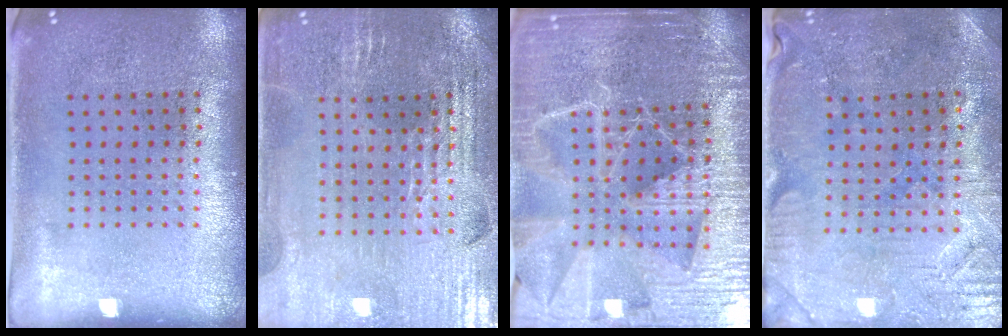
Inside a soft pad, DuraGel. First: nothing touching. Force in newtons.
{"total": 2.8, "press": 2.8, "slide": 0.5}
{"total": 5.6, "press": 5.0, "slide": 2.4}
{"total": 0.9, "press": 0.8, "slide": 0.4}